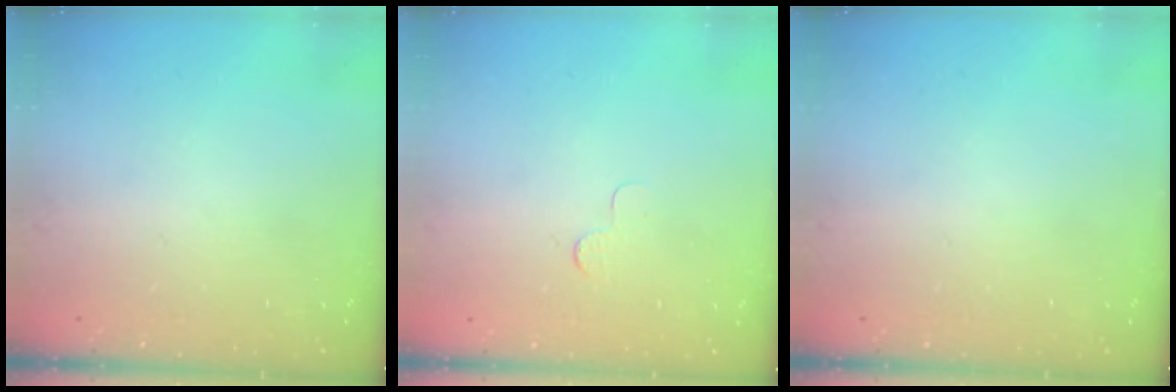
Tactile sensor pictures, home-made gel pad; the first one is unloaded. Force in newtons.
{"total": 2.5, "press": 2.5, "slide": 0.2}
{"total": 0.0}